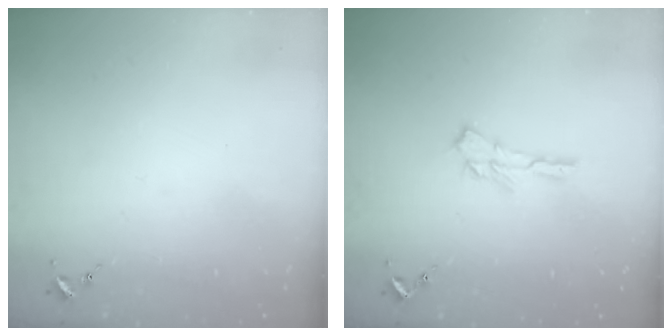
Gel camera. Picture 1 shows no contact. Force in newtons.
{"total": 6.3, "press": 6.3, "slide": 0.3}